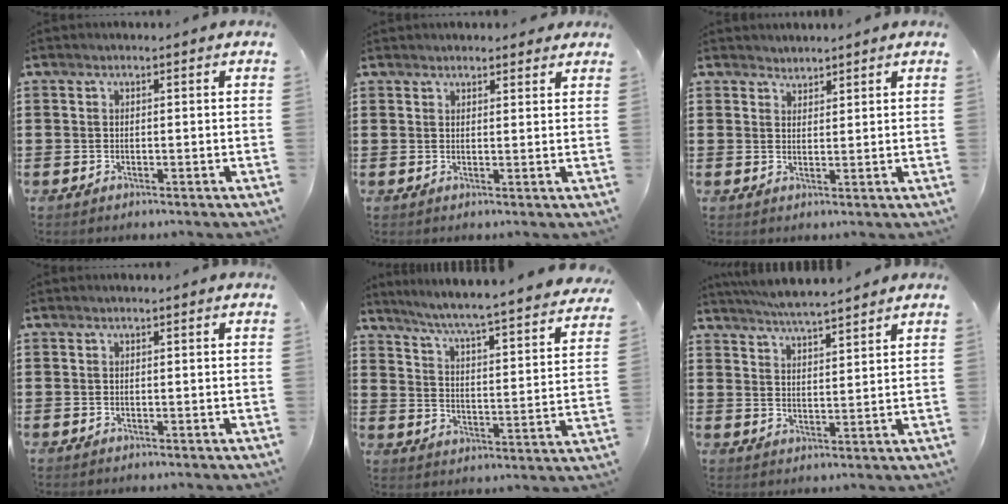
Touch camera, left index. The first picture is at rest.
{"total": 2.0, "force": [1.9, 0.5, 0.2], "torque": [0.001, -0.001, 0.035]}
{"total": 1.8, "force": [1.7, 0.4, -0.4], "torque": [0.003, 0.002, 0.034]}
{"total": 0.0}
{"total": 4.9, "force": [4.4, -1.0, 1.8], "torque": [-0.057, -0.045, 0.063]}
{"total": 4.5, "force": [4.4, -0.2, 1.2], "torque": [-0.036, -0.018, 0.077]}